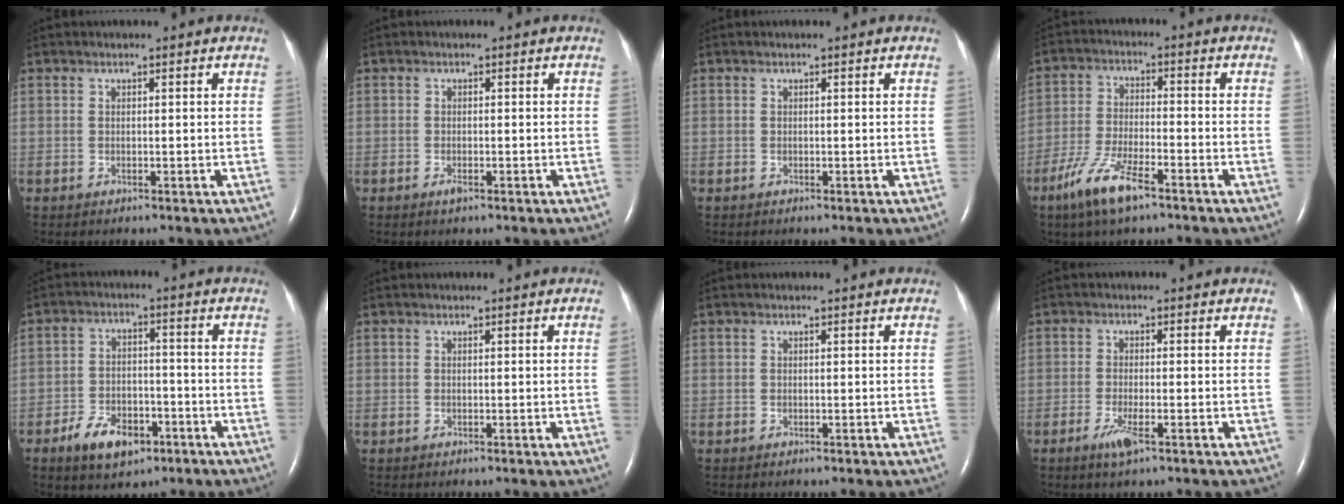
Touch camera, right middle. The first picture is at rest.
{"total": 0.9, "force": [-0.6, 0.2, 0.7], "torque": [-0.016, -0.001, -0.009]}
{"total": 0.0}
{"total": 8.5, "force": [-5.5, 1.7, 6.2], "torque": [-0.136, -0.013, -0.102]}
{"total": 7.8, "force": [-4.5, 4.3, 4.6], "torque": [-0.088, 0.003, -0.068]}
{"total": 0.5, "force": [0.0, -0.2, 0.5], "torque": [-0.008, -0.002, 0.000]}
{"total": 0.0}
{"total": 3.1, "force": [-1.8, 0.3, 2.6], "torque": [-0.059, -0.007, -0.035]}